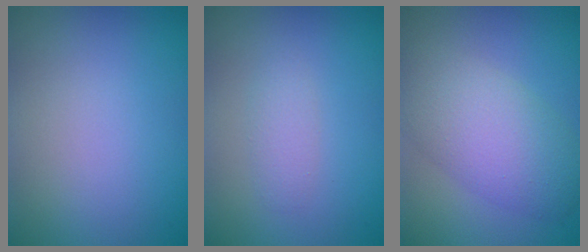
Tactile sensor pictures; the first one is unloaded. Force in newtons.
{"total": 1.4, "press": 1.4, "slide": 0.1}
{"total": 6.5, "press": 6.5, "slide": 0.3}